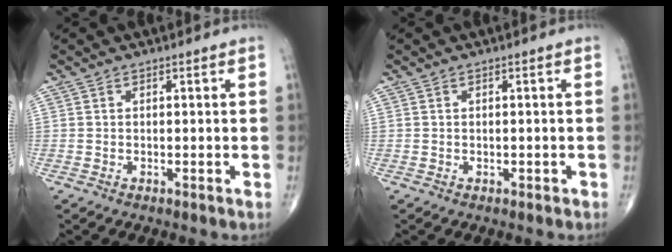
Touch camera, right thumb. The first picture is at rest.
{"total": 0.6, "force": [-0.2, 0.5, 0.3], "torque": [-0.006, 0.004, -0.001]}